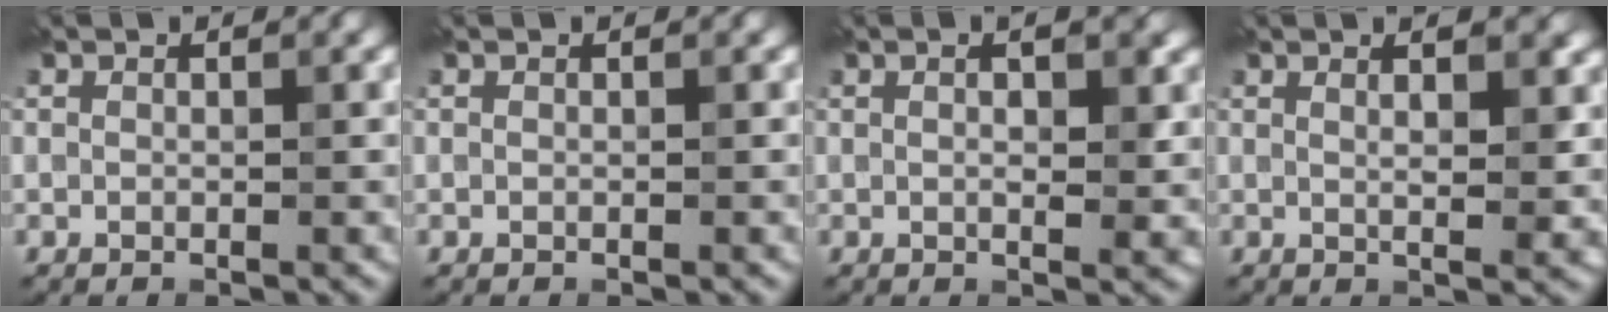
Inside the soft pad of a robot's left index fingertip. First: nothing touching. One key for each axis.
{"total": 0.0}
{"total": 3.2, "fx": 0.7, "fy": 0.9, "fz": 3.0, "tx": -0.036, "ty": -0.002, "tz": 0.006}
{"total": 4.5, "fx": 1.9, "fy": 1.7, "fz": 3.8, "tx": -0.030, "ty": 0.011, "tz": 0.008}